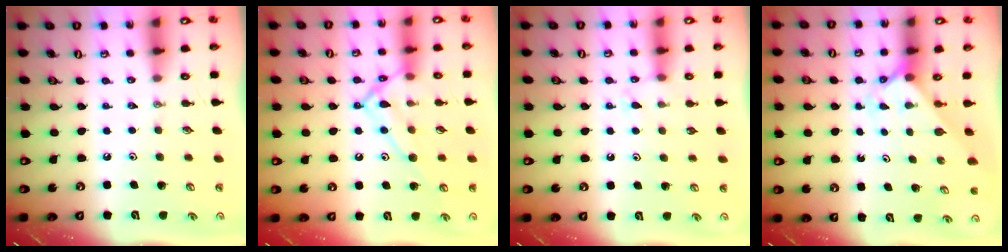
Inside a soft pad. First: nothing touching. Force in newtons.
{"total": 13.2, "press": 13.2, "slide": 0.9}
{"total": 6.6, "press": 6.5, "slide": 0.9}
{"total": 1.9, "press": 1.9, "slide": 0.1}